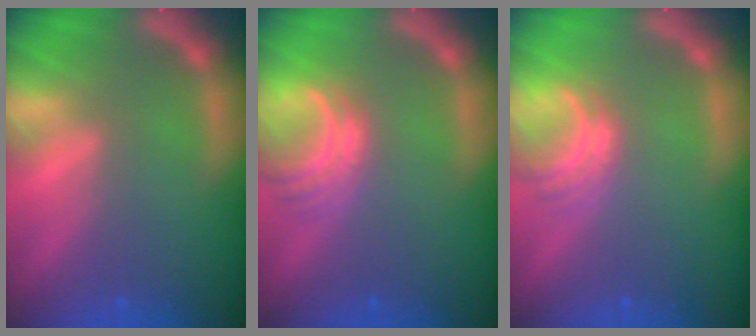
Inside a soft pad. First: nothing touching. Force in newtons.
{"total": 4.0}
{"total": 3.0}